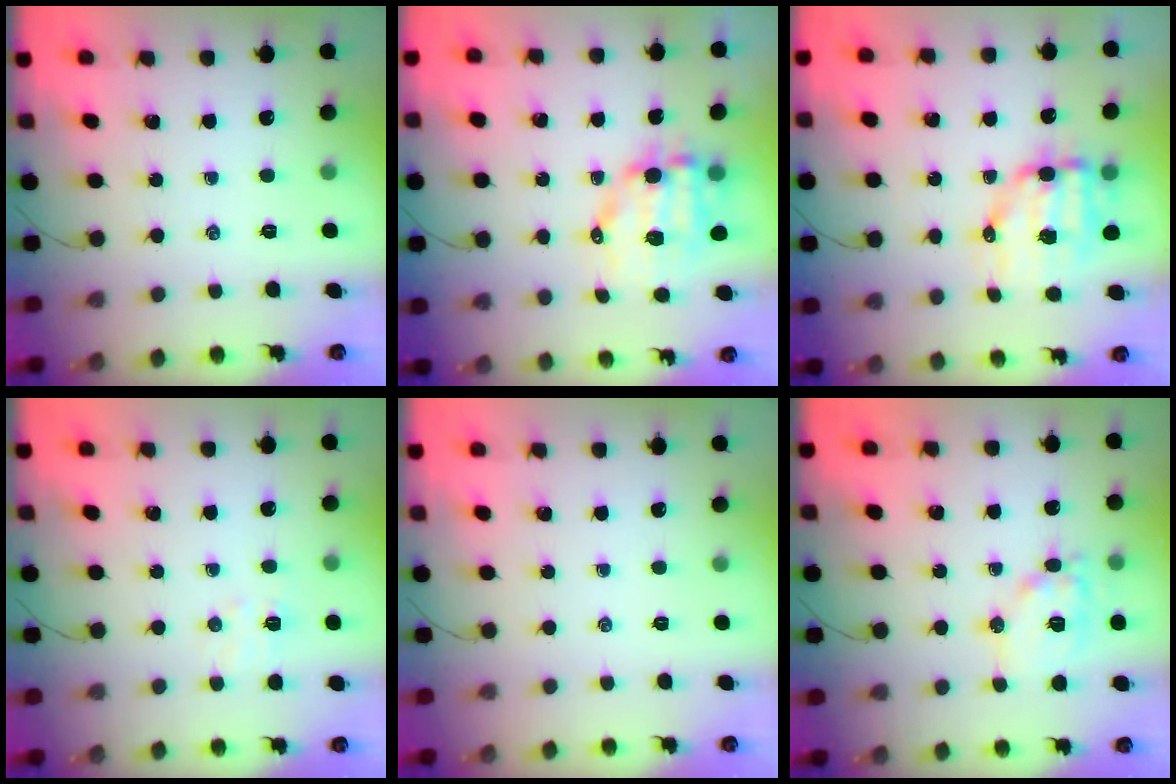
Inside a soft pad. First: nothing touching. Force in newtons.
{"total": 8.9, "press": 8.6, "slide": 2.1}
{"total": 9.6, "press": 9.3, "slide": 2.0}
{"total": 4.9, "press": 4.7, "slide": 1.2}
{"total": 0.0}
{"total": 11.5, "press": 11.5, "slide": 1.0}